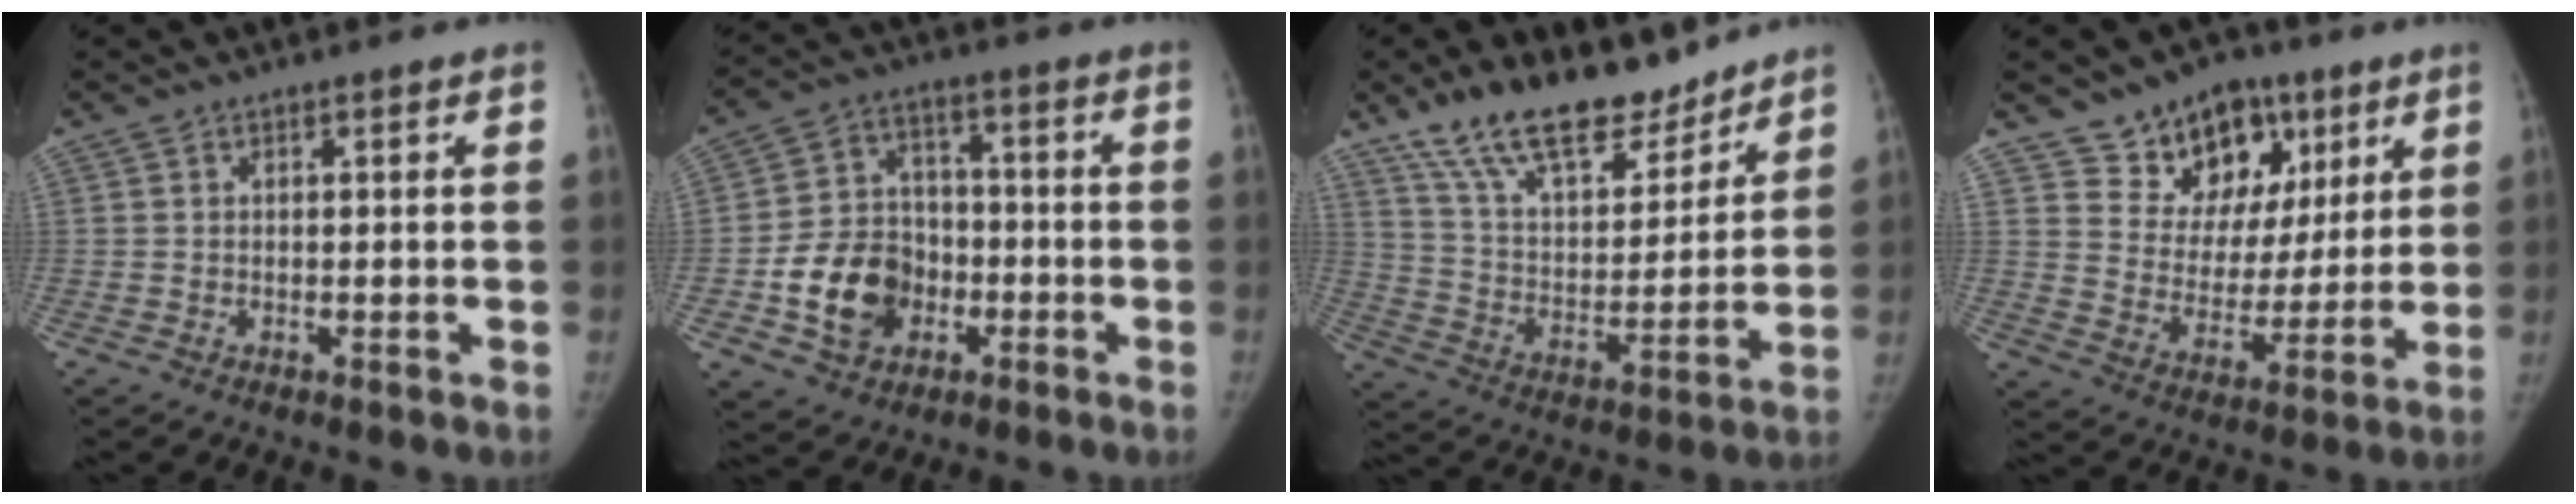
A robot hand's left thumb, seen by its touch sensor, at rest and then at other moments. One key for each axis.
{"total": 13.5, "fx": -4.0, "fy": 10.8, "fz": 7.1, "tx": -0.089, "ty": 0.026, "tz": -0.069}
{"total": 19.2, "fx": 14.9, "fy": 7.7, "fz": 9.4, "tx": -0.128, "ty": -0.075, "tz": 0.264}
{"total": 15.7, "fx": 9.5, "fy": 10.9, "fz": 6.2, "tx": -0.042, "ty": -0.042, "tz": 0.159}